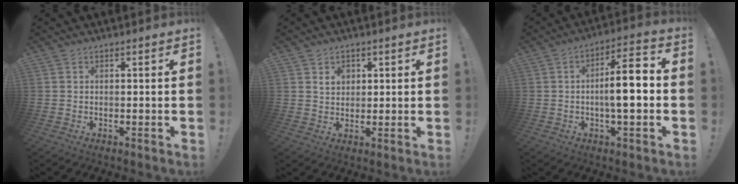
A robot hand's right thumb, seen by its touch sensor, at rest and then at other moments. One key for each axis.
{"total": 4.0, "fx": 1.6, "fy": 3.2, "fz": 1.9, "tx": -0.021, "ty": -0.005, "tz": 0.026}
{"total": 11.6, "fx": -1.3, "fy": 3.2, "fz": 11.1, "tx": -0.175, "ty": 0.007, "tz": -0.030}